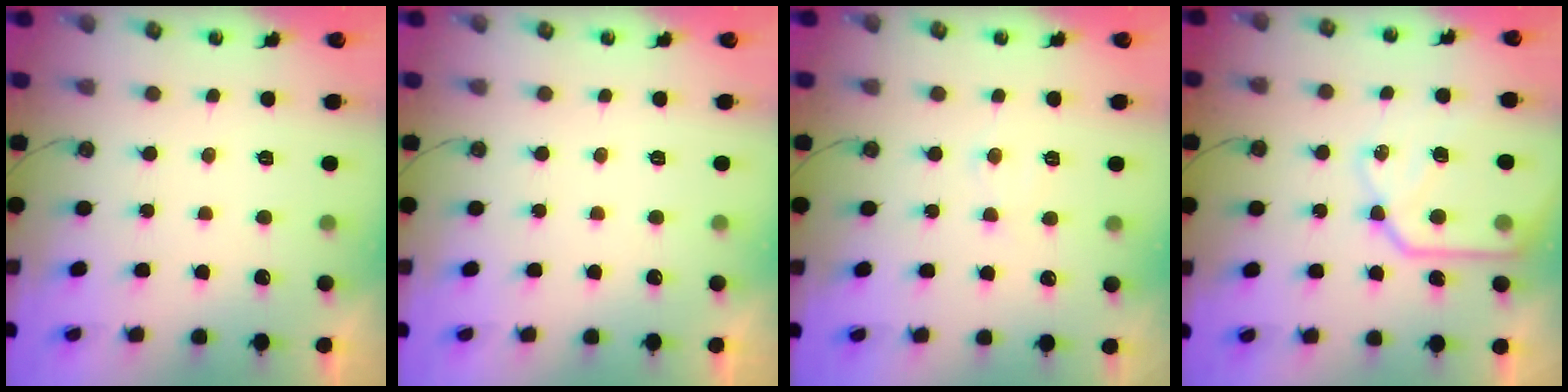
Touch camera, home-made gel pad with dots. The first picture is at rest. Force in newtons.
{"total": 0.0}
{"total": 5.5, "press": 5.5, "slide": 0.4}
{"total": 16.0, "press": 15.9, "slide": 1.8}